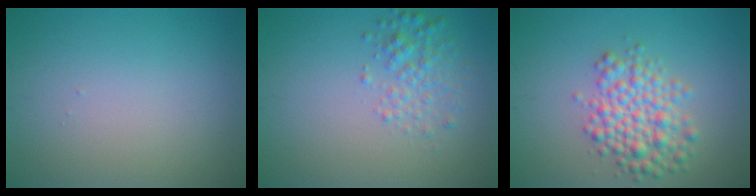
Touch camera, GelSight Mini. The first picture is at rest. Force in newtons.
{"total": 2.4, "press": 2.4, "slide": 0.1}
{"total": 4.9, "press": 4.9, "slide": 0.1}